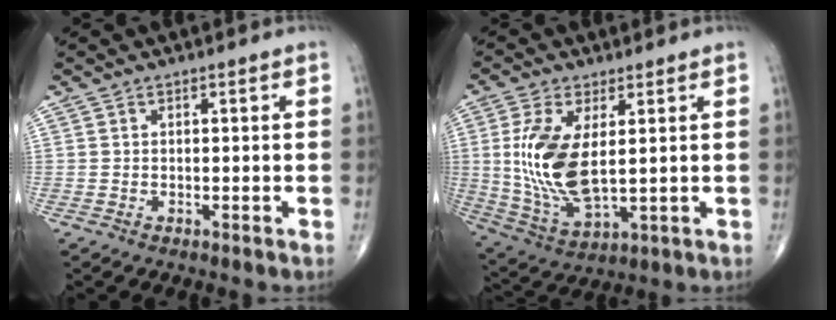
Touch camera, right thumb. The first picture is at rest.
{"total": 13.9, "force": [1.9, 6.3, 12.3], "torque": [-0.259, -0.018, 0.050]}